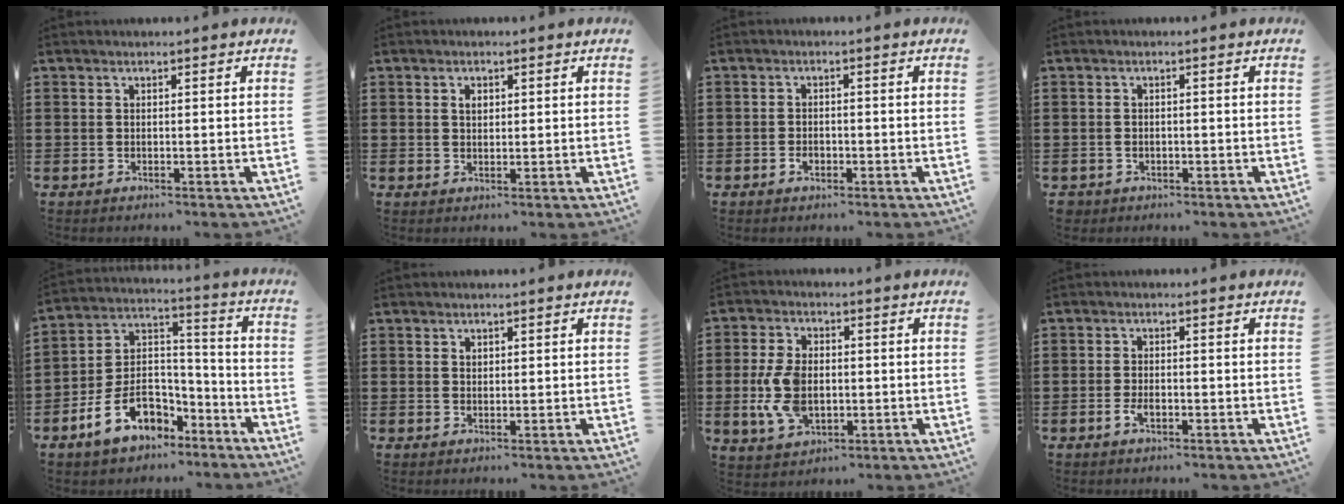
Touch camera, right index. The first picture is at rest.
{"total": 1.4, "force": [0.6, 0.7, 1.0], "torque": [-0.021, 0.006, 0.012]}
{"total": 1.6, "force": [-0.7, 1.0, 1.0], "torque": [-0.020, -0.001, -0.014]}
{"total": 1.0, "force": [-0.7, 0.7, 0.1], "torque": [-0.005, 0.003, -0.016]}
{"total": 10.2, "force": [-6.3, 6.4, 4.7], "torque": [-0.110, 0.022, -0.117]}
{"total": 0.7, "force": [0.6, 0.3, 0.2], "torque": [-0.006, 0.002, 0.012]}
{"total": 8.4, "force": [-0.9, 5.4, 6.4], "torque": [-0.157, 0.002, -0.021]}
{"total": 2.1, "force": [-0.8, 1.0, 1.7], "torque": [-0.039, -0.001, -0.018]}